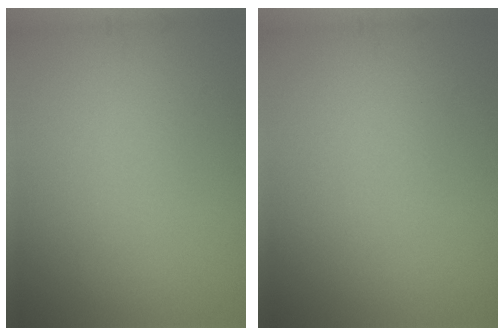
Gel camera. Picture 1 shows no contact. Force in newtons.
{"total": 0.0}